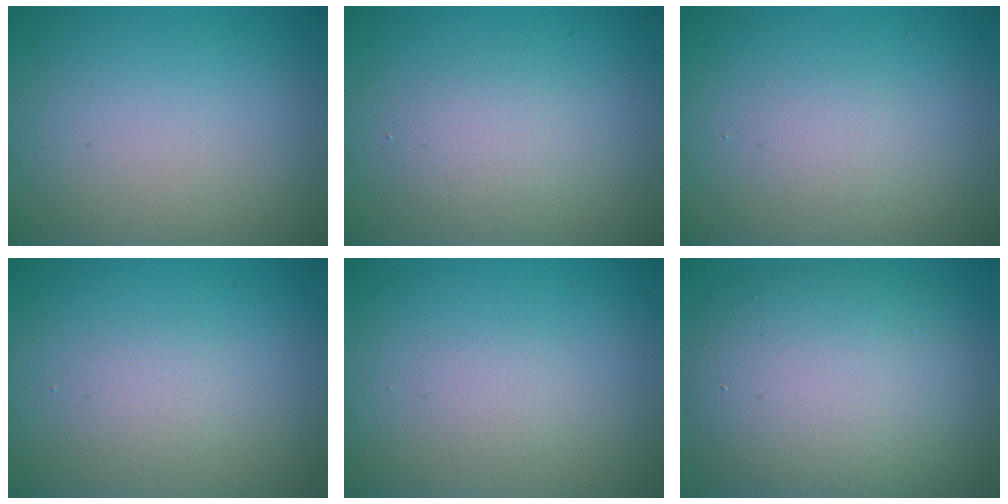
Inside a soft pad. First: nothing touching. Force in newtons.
{"total": 2.5, "press": 2.5, "slide": 0.1}
{"total": 1.3, "press": 1.3, "slide": 0.1}
{"total": 1.3, "press": 1.3, "slide": 0.0}
{"total": 0.9, "press": 0.9, "slide": 0.1}
{"total": 10.6, "press": 10.6, "slide": 0.5}